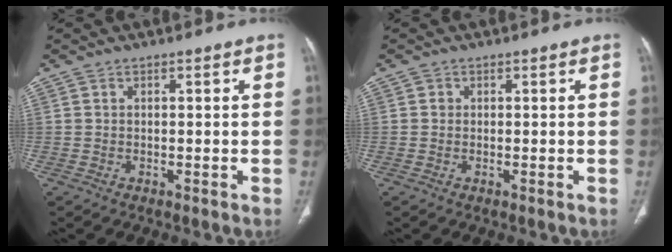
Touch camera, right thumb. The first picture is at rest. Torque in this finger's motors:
{"motor_torque": [0.01, -0.12, 0.45, 0.24, -0.06]}